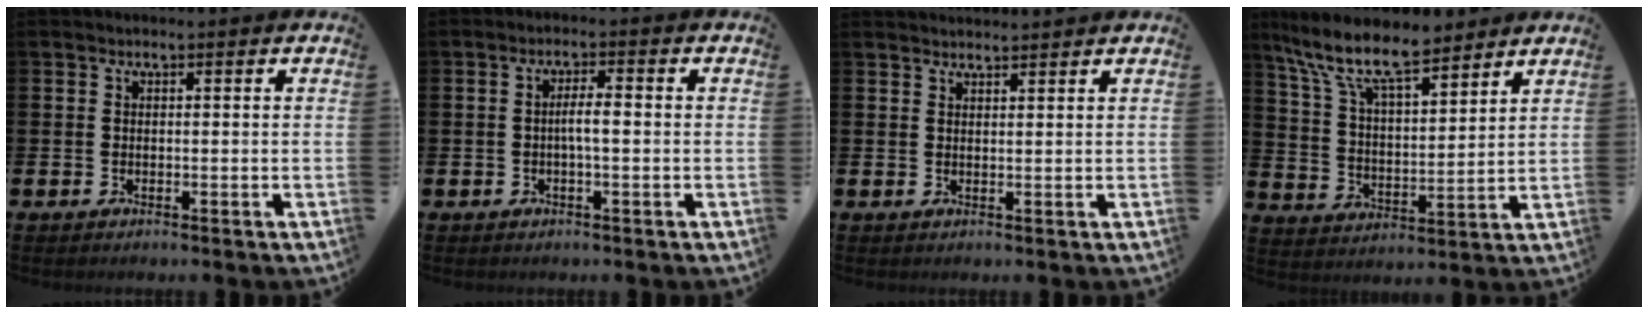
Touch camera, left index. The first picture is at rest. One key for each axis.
{"total": 2.5, "fx": -0.3, "fy": 0.6, "fz": 2.4, "tx": -0.048, "ty": 0.005, "tz": -0.007}
{"total": 1.9, "fx": 1.9, "fy": 0.0, "fz": 0.0, "tx": 0.010, "ty": -0.014, "tz": 0.033}
{"total": 10.8, "fx": 9.0, "fy": 3.0, "fz": 5.0, "tx": -0.128, "ty": -0.045, "tz": 0.159}